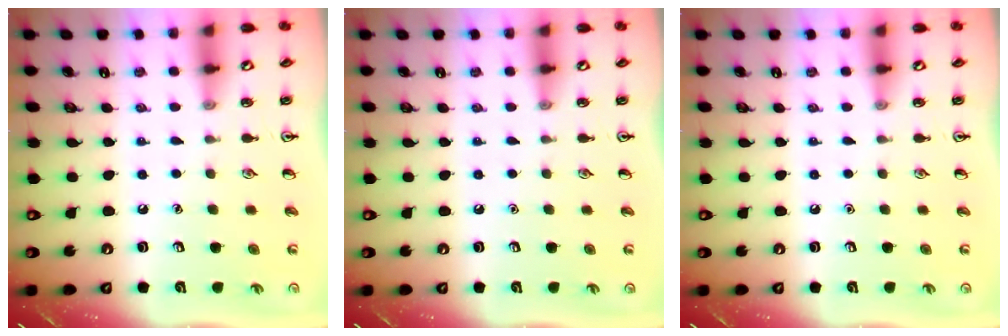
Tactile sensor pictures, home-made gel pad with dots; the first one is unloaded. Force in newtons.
{"total": 0.0}
{"total": 0.0}